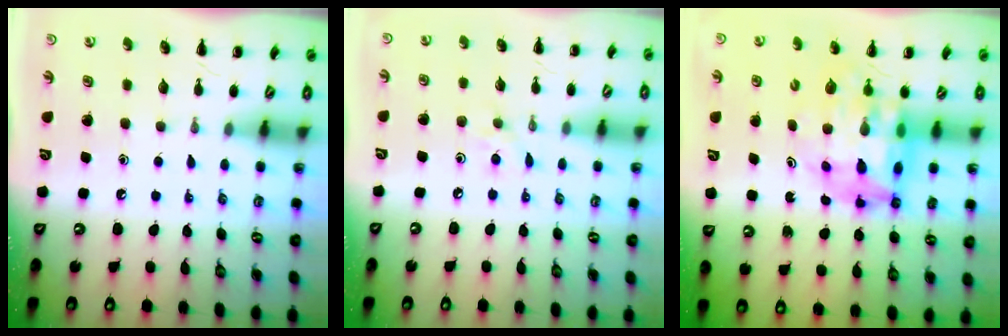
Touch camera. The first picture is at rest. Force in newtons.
{"total": 3.7, "press": 3.5, "slide": 1.3}
{"total": 10.3, "press": 9.8, "slide": 3.1}